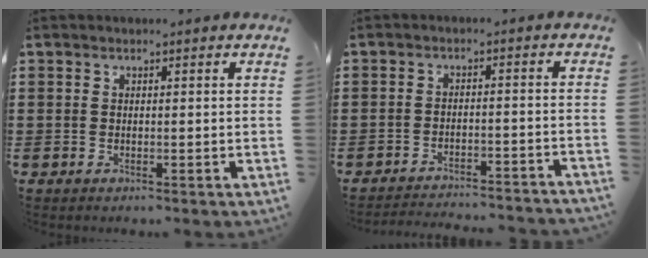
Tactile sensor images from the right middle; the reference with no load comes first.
{"total": 3.1, "force": [-3.0, -0.1, 0.4], "torque": [-0.011, -0.002, -0.063]}